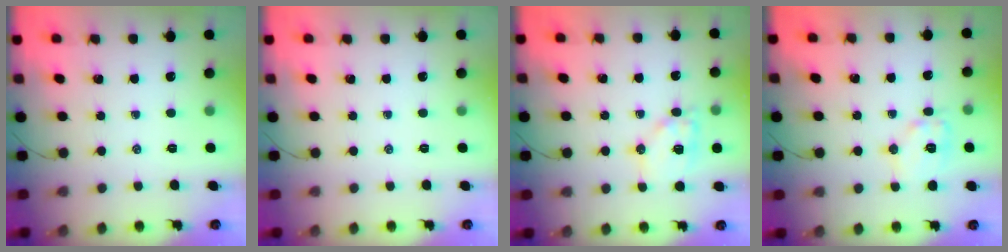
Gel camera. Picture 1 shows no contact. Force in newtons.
{"total": 0.0}
{"total": 12.9, "press": 12.8, "slide": 1.8}
{"total": 9.4, "press": 9.4, "slide": 0.2}